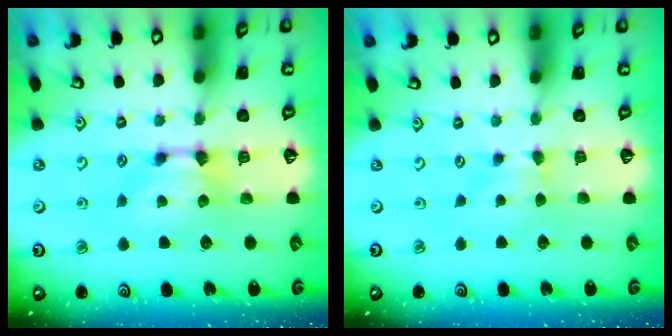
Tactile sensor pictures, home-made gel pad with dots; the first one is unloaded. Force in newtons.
{"total": 2.4, "press": 2.3, "slide": 0.5}